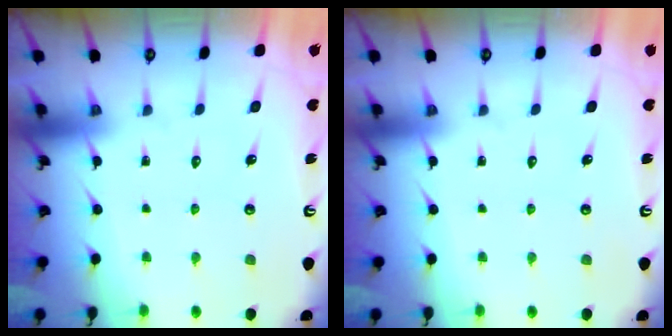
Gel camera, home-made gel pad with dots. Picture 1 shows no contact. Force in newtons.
{"total": 0.0}